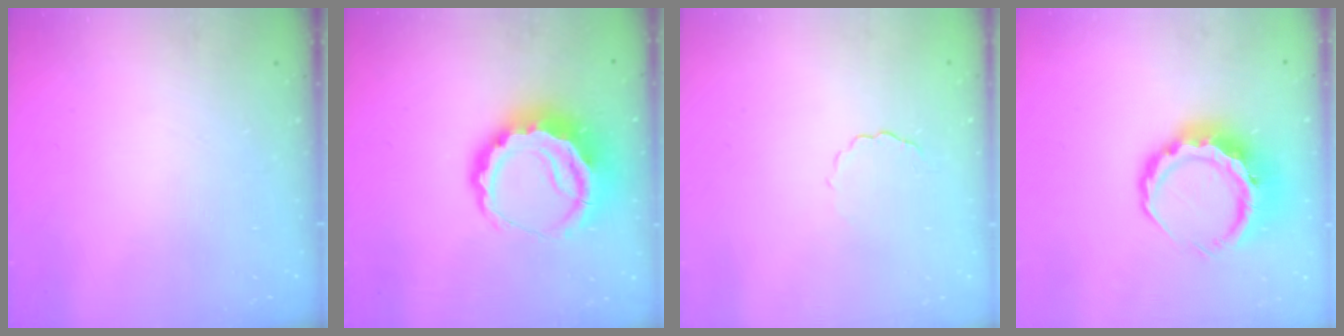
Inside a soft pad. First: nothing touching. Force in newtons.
{"total": 10.2, "press": 10.1, "slide": 1.7}
{"total": 3.5, "press": 3.4, "slide": 0.6}
{"total": 9.3, "press": 9.1, "slide": 1.7}